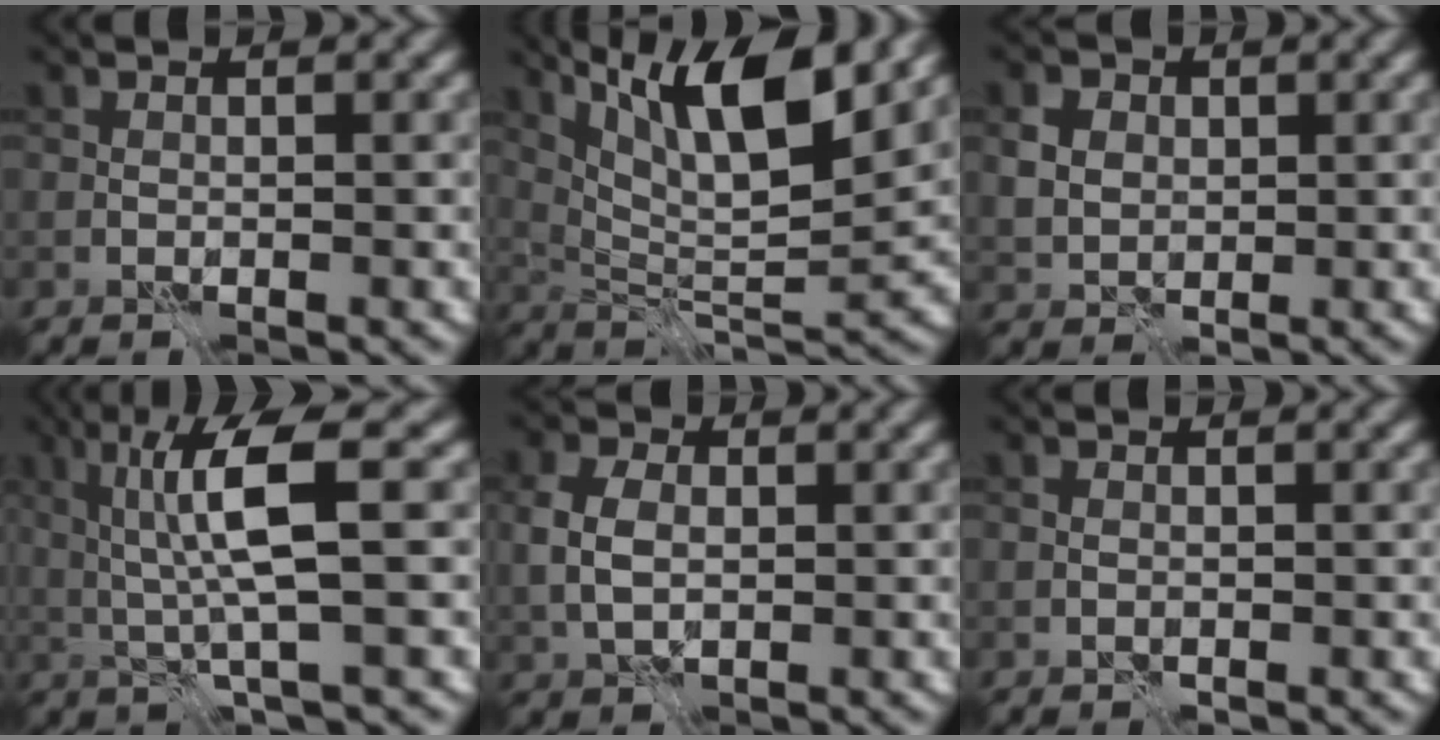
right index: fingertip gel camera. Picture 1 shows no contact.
{"total": 10.5, "force": [5.6, 3.1, 8.3], "torque": [-0.143, 0.002, 0.102]}
{"total": 3.2, "force": [0.8, 2.6, 1.6], "torque": [-0.035, 0.002, 0.016]}
{"total": 6.5, "force": [1.1, 1.0, 6.3], "torque": [-0.132, 0.004, 0.024]}
{"total": 3.7, "force": [0.3, 2.6, 2.6], "torque": [-0.071, 0.002, 0.008]}
{"total": 0.8, "force": [-0.2, 0.6, 0.5], "torque": [-0.009, 0.002, -0.003]}